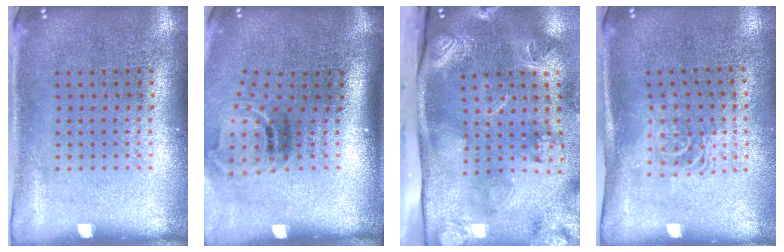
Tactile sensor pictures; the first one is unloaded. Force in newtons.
{"total": 1.9, "press": 1.2, "slide": 1.5}
{"total": 4.6, "press": 3.2, "slide": 3.3}
{"total": 1.6, "press": 1.3, "slide": 1.0}